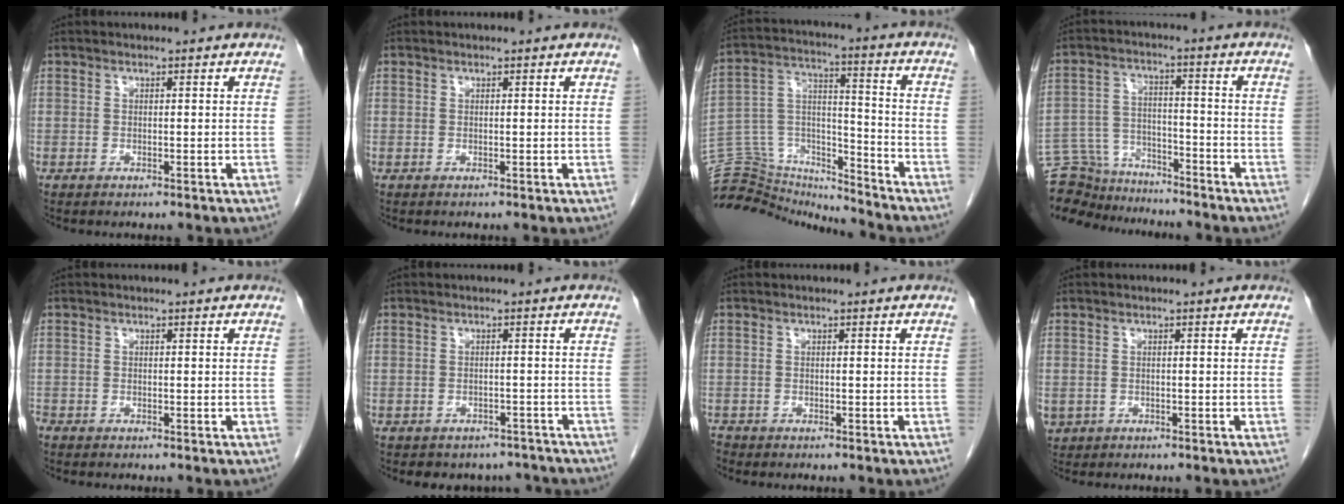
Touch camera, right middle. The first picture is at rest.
{"total": 0.0}
{"total": 17.2, "force": [-16.9, 2.9, 1.6], "torque": [-0.037, 0.064, -0.279]}
{"total": 13.8, "force": [-12.9, 4.0, 2.5], "torque": [-0.055, 0.030, -0.210]}
{"total": 0.9, "force": [-0.8, 0.4, 0.2], "torque": [-0.010, -0.001, -0.018]}
{"total": 6.9, "force": [-6.0, 3.3, 0.5], "torque": [-0.001, 0.013, -0.063]}
{"total": 1.1, "force": [-1.0, 0.4, 0.0], "torque": [-0.005, -0.002, -0.019]}
{"total": 2.6, "force": [-1.3, 2.2, 0.5], "torque": [-0.011, 0.001, -0.018]}